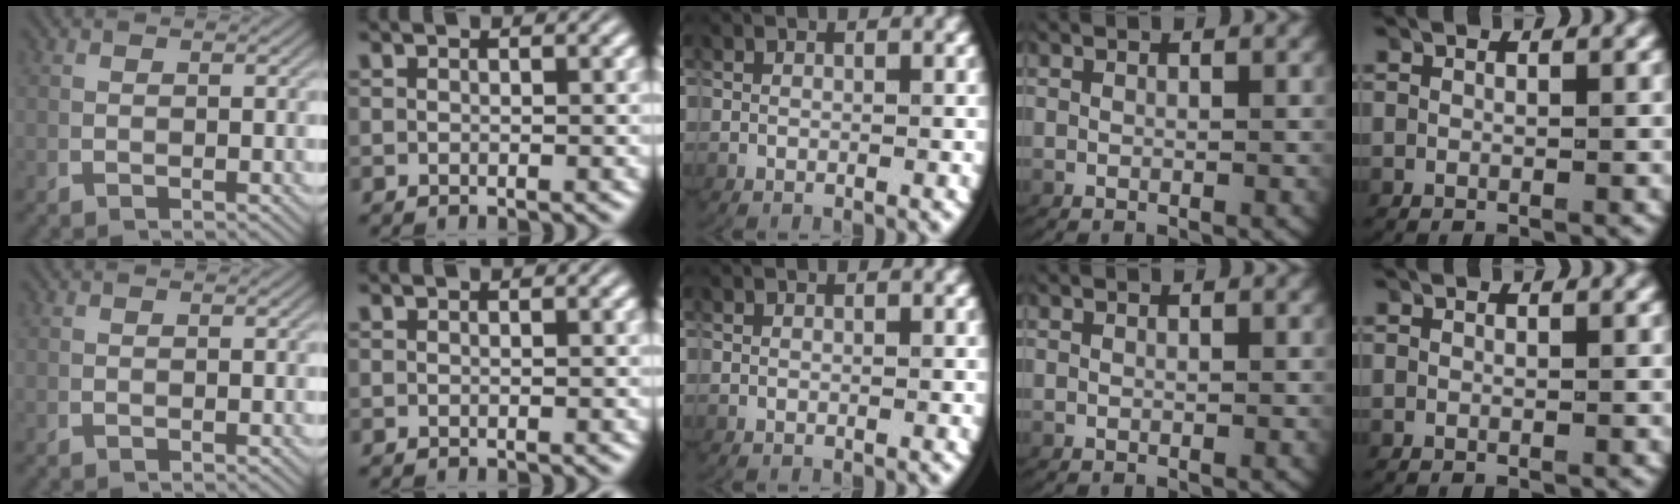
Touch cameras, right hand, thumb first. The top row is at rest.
{}